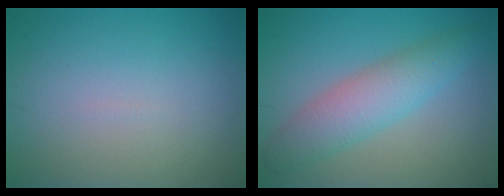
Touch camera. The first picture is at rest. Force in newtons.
{"total": 4.7, "press": 4.7, "slide": 0.2}